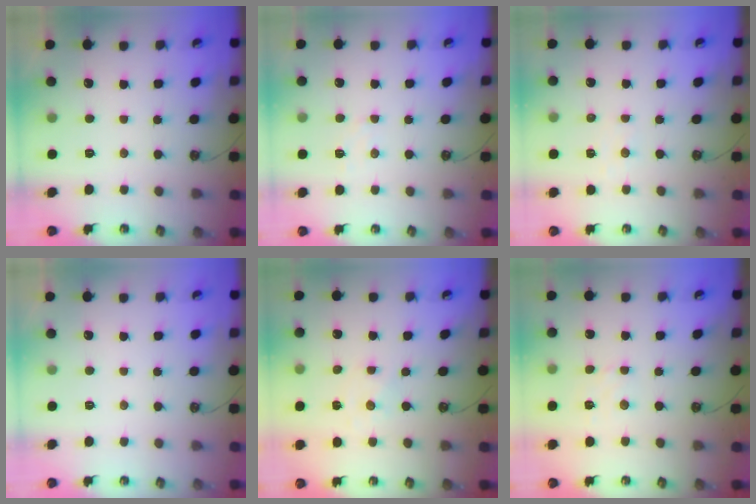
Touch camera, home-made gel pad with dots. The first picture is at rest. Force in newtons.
{"total": 4.7, "press": 4.6, "slide": 0.6}
{"total": 4.2, "press": 4.2, "slide": 0.5}
{"total": 0.0}
{"total": 0.0}
{"total": 1.4, "press": 1.2, "slide": 0.7}